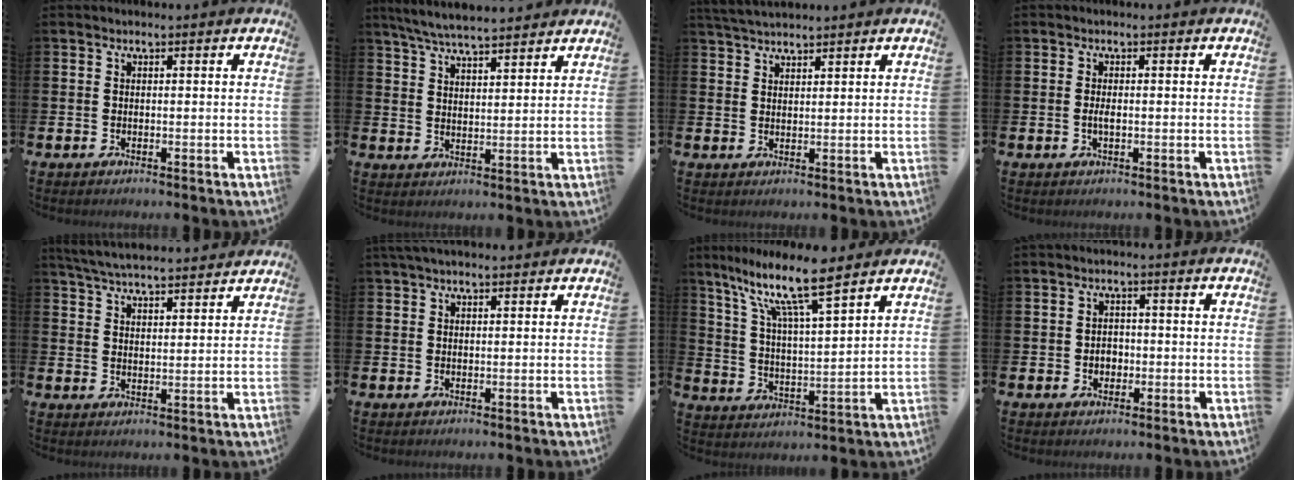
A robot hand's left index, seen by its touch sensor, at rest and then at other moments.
{"total": 6.1, "force": [5.9, 0.5, 1.6], "torque": [-0.051, -0.022, 0.107]}
{"total": 3.3, "force": [3.2, 0.5, 0.7], "torque": [-0.017, -0.011, 0.059]}
{"total": 1.3, "force": [-0.2, 0.5, 1.2], "torque": [-0.016, -0.001, -0.006]}
{"total": 5.3, "force": [5.2, 0.2, 0.8], "torque": [-0.035, -0.028, 0.093]}
{"total": 2.0, "force": [1.7, 0.5, 0.9], "torque": [-0.014, 0.002, 0.028]}
{"total": 10.5, "force": [8.4, 1.7, 6.0], "torque": [-0.130, -0.047, 0.140]}
{"total": 2.2, "force": [-0.4, 1.9, 1.1], "torque": [0.000, -0.003, -0.016]}